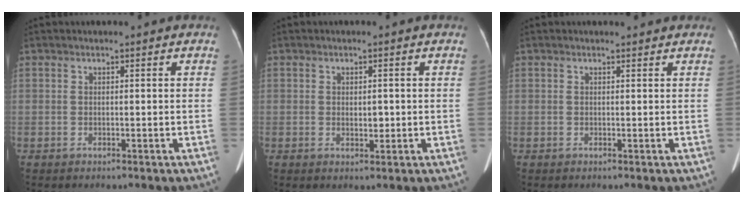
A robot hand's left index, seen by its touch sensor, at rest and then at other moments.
{"total": 1.9, "force": [-0.1, 1.0, 1.6], "torque": [-0.026, -0.001, 0.001]}
{"total": 1.1, "force": [1.1, 0.3, 0.2], "torque": [-0.010, 0.005, 0.013]}